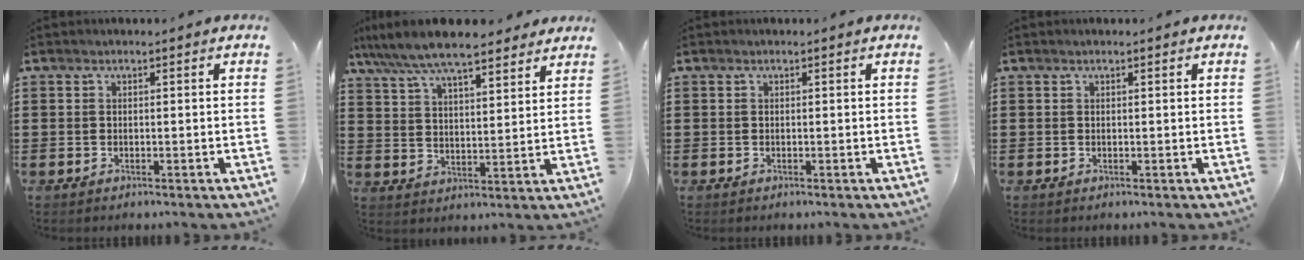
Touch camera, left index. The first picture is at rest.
{"total": 8.3, "force": [7.4, 1.4, 3.6], "torque": [-0.095, -0.024, 0.132]}
{"total": 0.0}
{"total": 0.0}